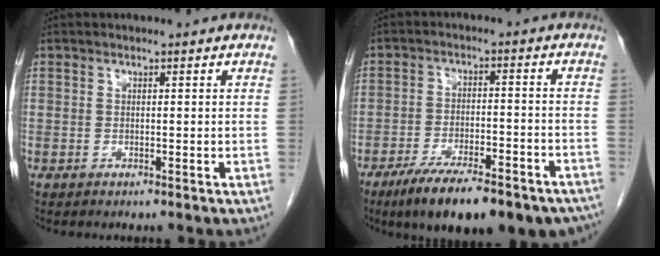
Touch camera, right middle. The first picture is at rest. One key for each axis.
{"total": 19.4, "fx": -15.1, "fy": 5.1, "fz": 11.0, "tx": -0.120, "ty": 0.004, "tz": -0.214}